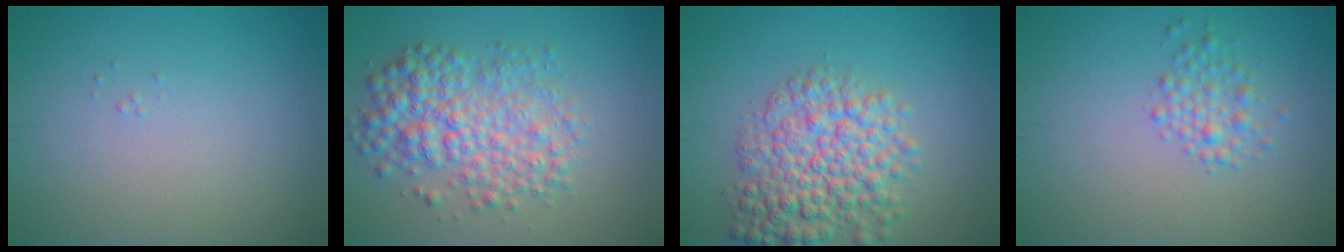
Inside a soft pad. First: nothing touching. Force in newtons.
{"total": 5.8, "press": 5.8, "slide": 0.0}
{"total": 6.9, "press": 6.9, "slide": 0.2}
{"total": 2.1, "press": 2.1, "slide": 0.1}